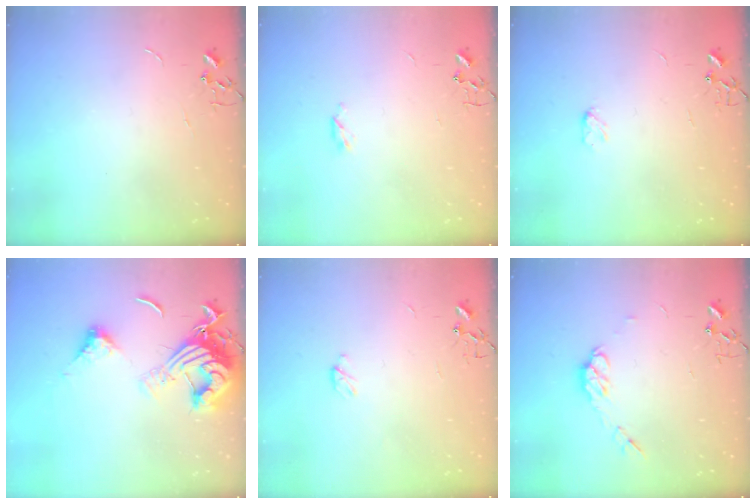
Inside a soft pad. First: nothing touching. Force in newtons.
{"total": 3.3, "press": 3.2, "slide": 0.5}
{"total": 3.7, "press": 3.7, "slide": 0.5}
{"total": 17.1, "press": 17.0, "slide": 1.9}
{"total": 3.3, "press": 3.2, "slide": 0.4}
{"total": 7.3, "press": 7.2, "slide": 0.4}